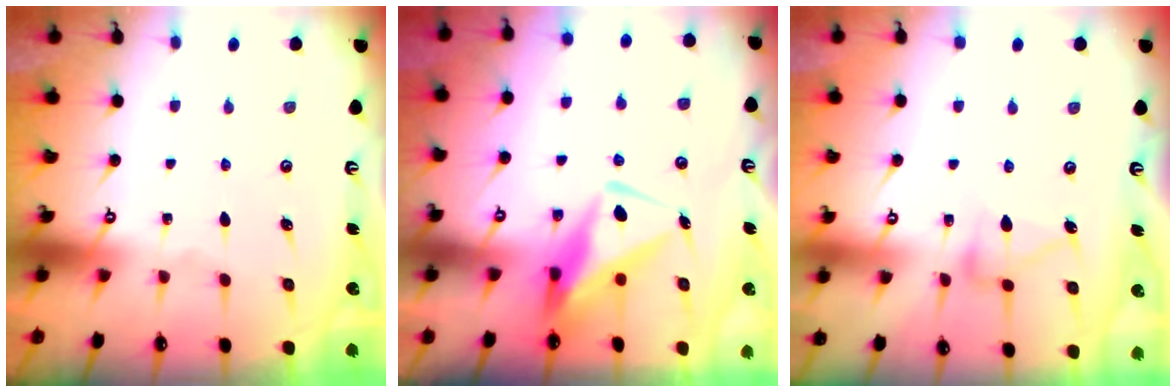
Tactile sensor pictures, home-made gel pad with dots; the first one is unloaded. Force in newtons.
{"total": 11.9, "press": 11.8, "slide": 1.0}
{"total": 9.5, "press": 9.5, "slide": 0.5}